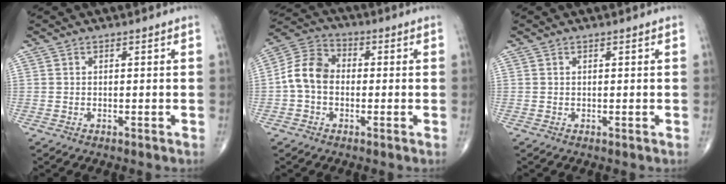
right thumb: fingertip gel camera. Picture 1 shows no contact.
{"total": 8.4, "force": [-0.9, 6.4, 5.4], "torque": [-0.090, 0.028, -0.032]}
{"total": 0.0}